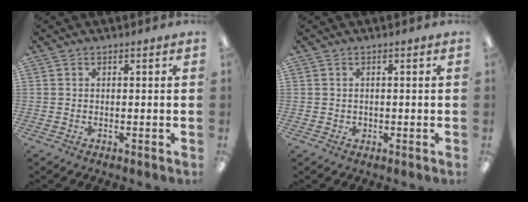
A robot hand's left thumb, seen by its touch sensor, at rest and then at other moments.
{"total": 1.0, "force": [0.3, 0.9, 0.4], "torque": [-0.010, 0.006, 0.003]}